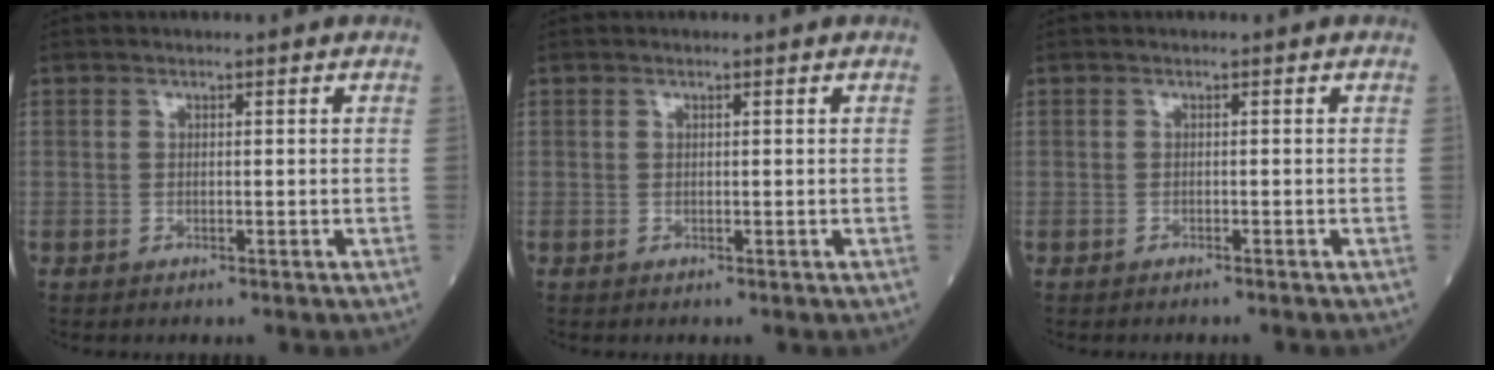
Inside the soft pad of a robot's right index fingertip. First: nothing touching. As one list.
[{"total": 0.0}, {"total": 1.1, "force": [-0.9, -0.1, 0.5], "torque": [-0.006, 0.001, -0.010]}]